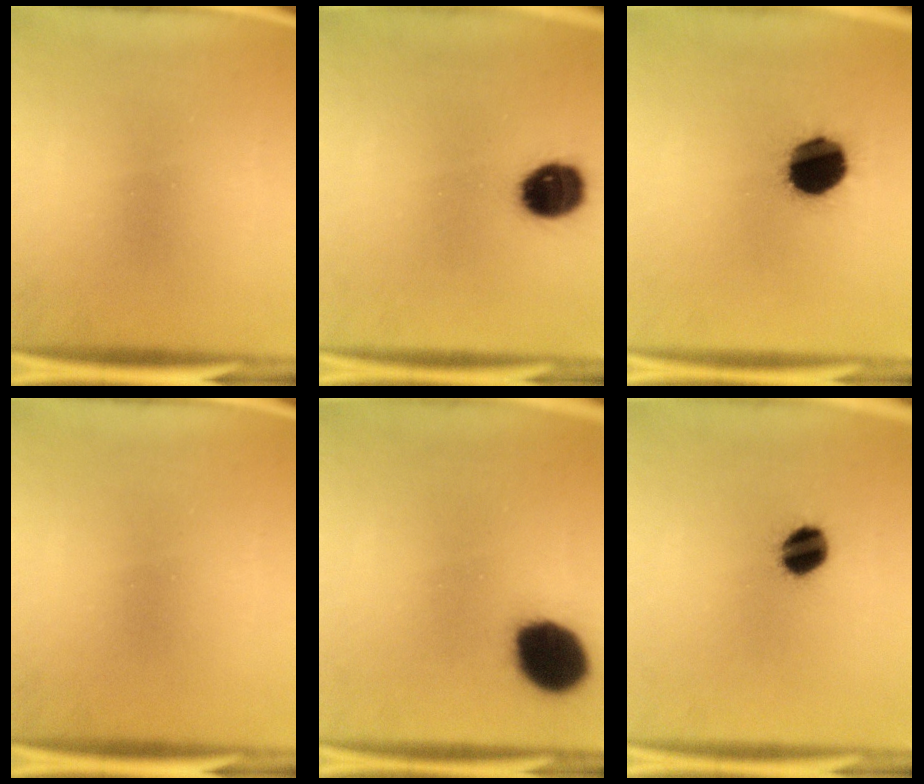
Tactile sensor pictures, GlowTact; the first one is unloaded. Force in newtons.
{"total": 10.6}
{"total": 14.9}
{"total": 0.0}
{"total": 15.3}
{"total": 8.2}